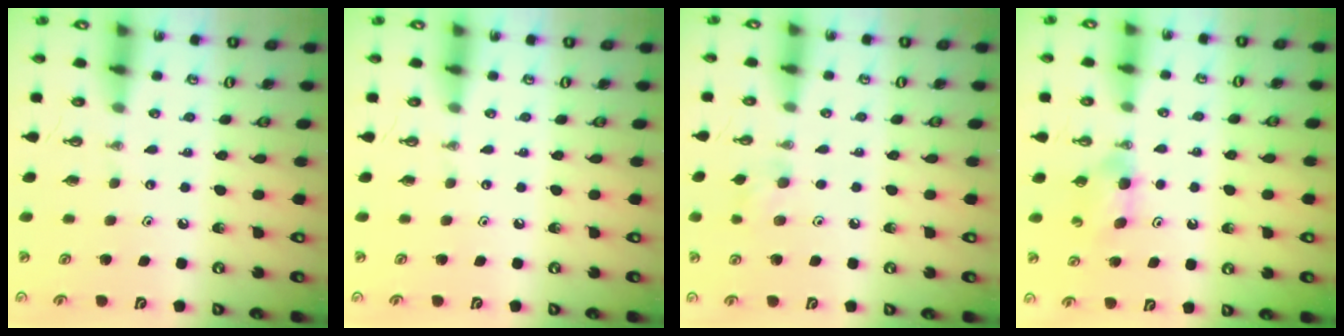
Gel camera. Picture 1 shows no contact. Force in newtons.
{"total": 0.0}
{"total": 7.0, "press": 6.9, "slide": 1.2}
{"total": 5.9, "press": 2.9, "slide": 5.2}